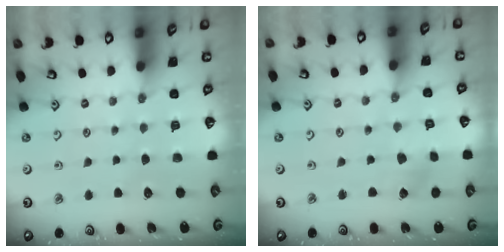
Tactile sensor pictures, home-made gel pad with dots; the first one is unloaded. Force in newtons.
{"total": 2.0, "press": 2.0, "slide": 0.3}